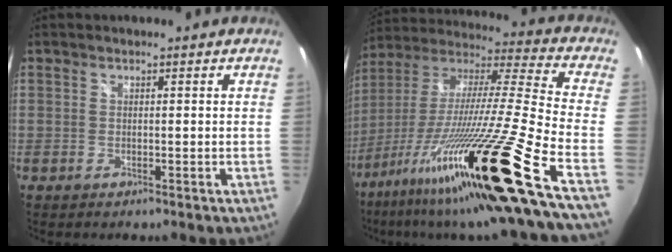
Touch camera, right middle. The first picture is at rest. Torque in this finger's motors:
{"motor_torque": [2.14, 0.00, 1.05, 0.21]}